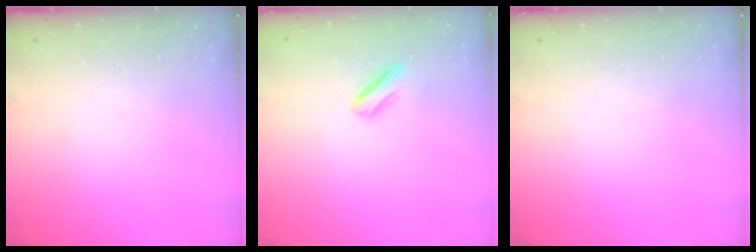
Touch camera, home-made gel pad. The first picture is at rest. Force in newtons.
{"total": 3.7, "press": 3.7, "slide": 0.3}
{"total": 0.0}